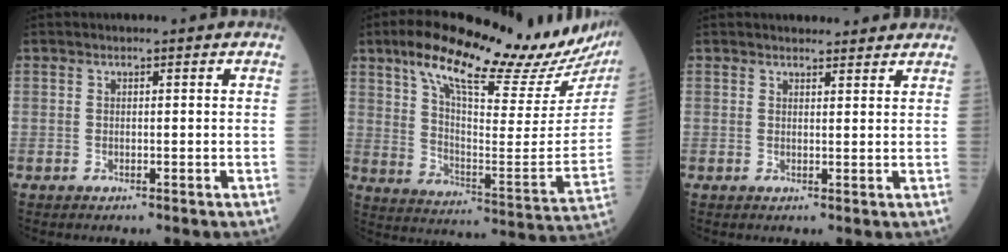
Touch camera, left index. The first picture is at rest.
{"total": 27.4, "force": [20.7, 4.4, 17.3], "torque": [-0.267, -0.024, 0.282]}
{"total": 5.2, "force": [4.8, 1.6, 1.4], "torque": [-0.008, 0.014, 0.051]}